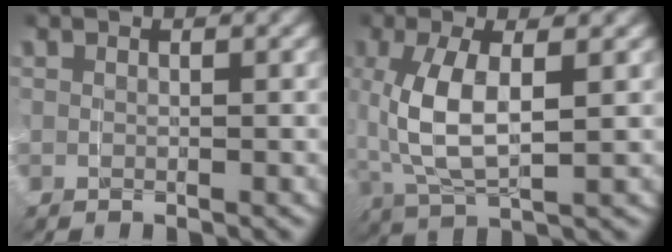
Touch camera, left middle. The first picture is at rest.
{"total": 5.8, "force": [0.5, 2.8, 5.1], "torque": [-0.125, -0.002, 0.013]}